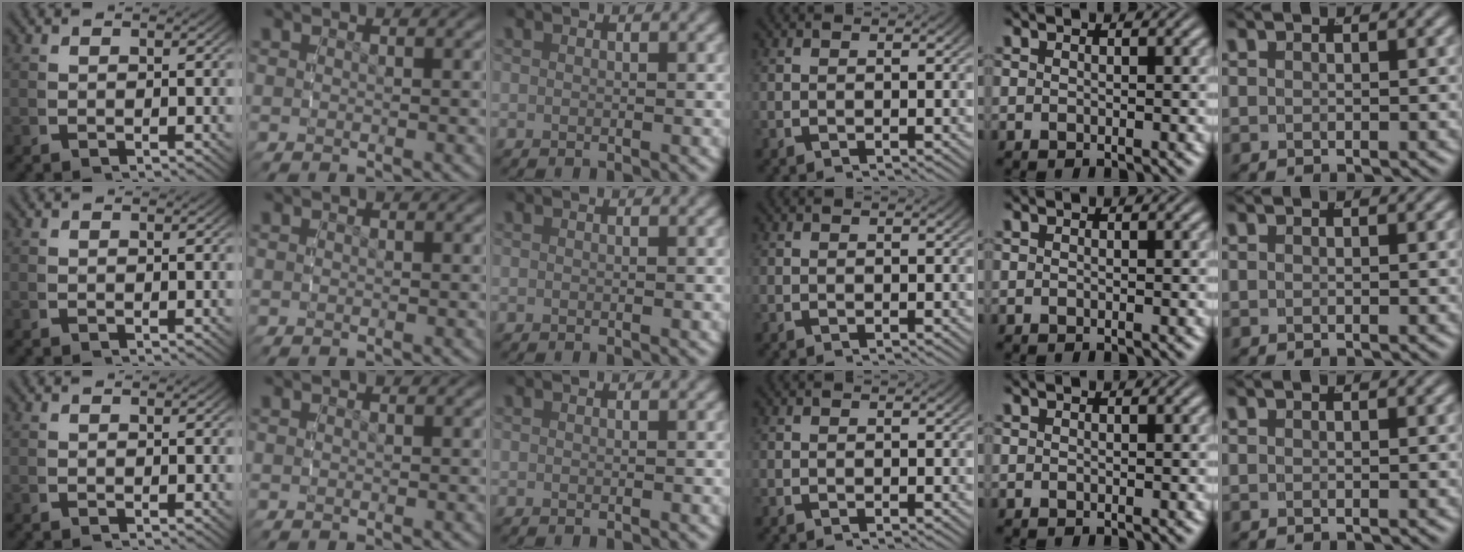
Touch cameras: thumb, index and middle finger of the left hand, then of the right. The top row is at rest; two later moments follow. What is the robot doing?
{"motion": "reach", "object": "measuring cup"}